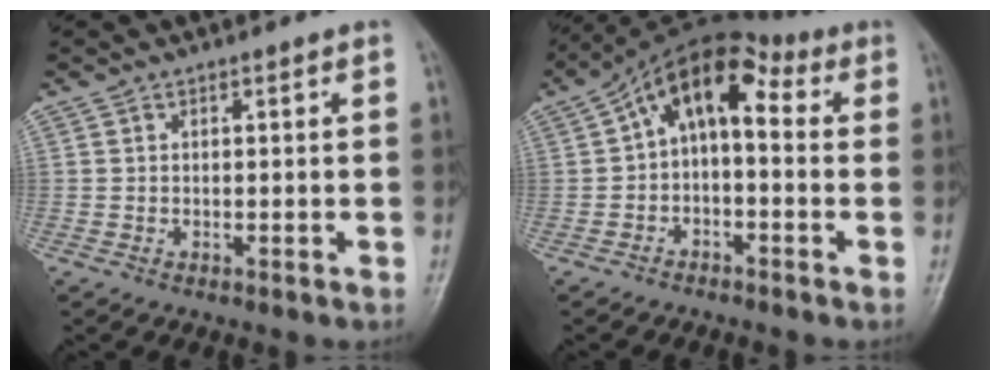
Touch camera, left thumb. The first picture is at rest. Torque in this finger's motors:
{"motor_torque": [0.08, 0.85, 0.16, -0.02, 0.10]}